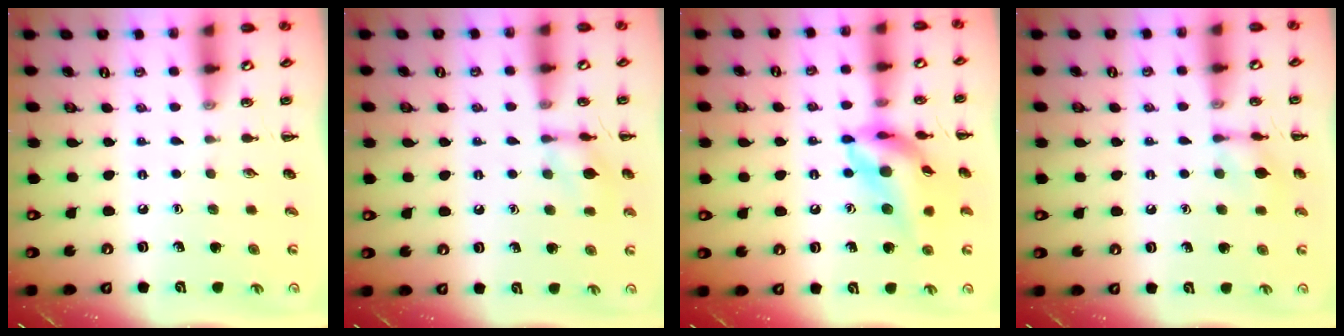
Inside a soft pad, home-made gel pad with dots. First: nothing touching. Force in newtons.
{"total": 9.0, "press": 9.0, "slide": 0.5}
{"total": 16.3, "press": 16.0, "slide": 3.5}
{"total": 7.4, "press": 7.3, "slide": 0.7}